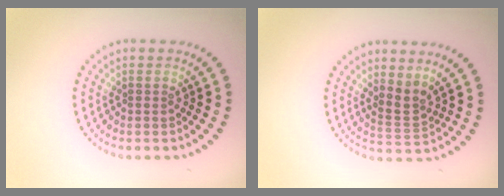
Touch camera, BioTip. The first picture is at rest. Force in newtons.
{"total": 2.3, "press": 1.5, "slide": 1.7}